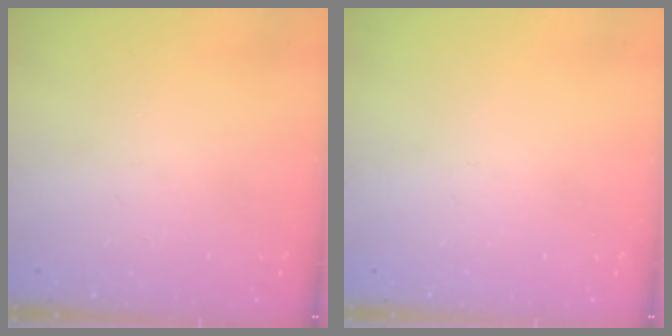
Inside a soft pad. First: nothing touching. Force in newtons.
{"total": 0.0}